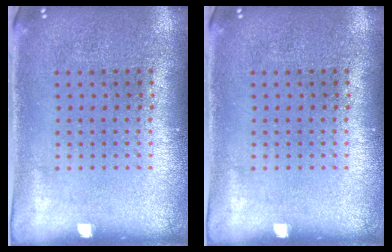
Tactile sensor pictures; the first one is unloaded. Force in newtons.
{"total": 0.0}